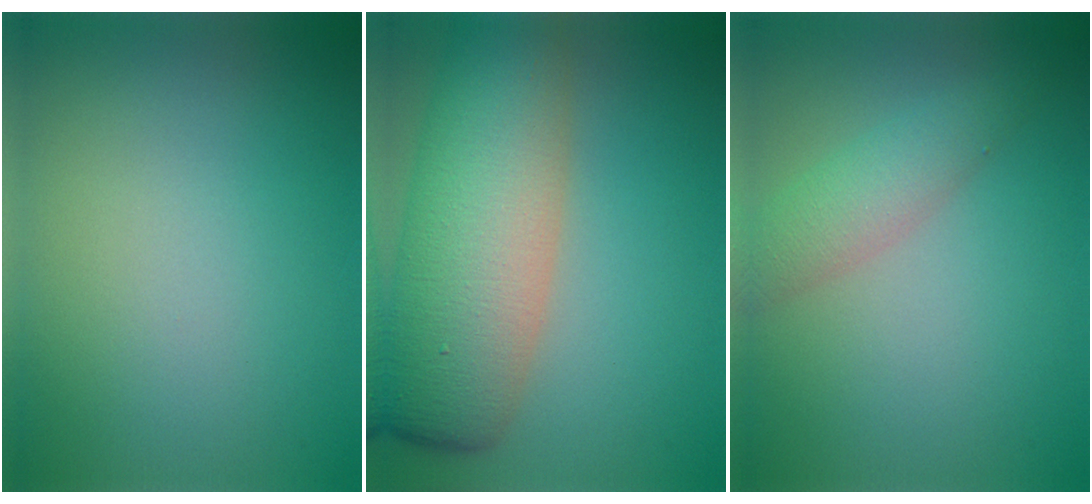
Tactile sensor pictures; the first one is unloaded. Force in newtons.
{"total": 11.7, "press": 11.7, "slide": 0.5}
{"total": 3.0, "press": 3.0, "slide": 0.1}